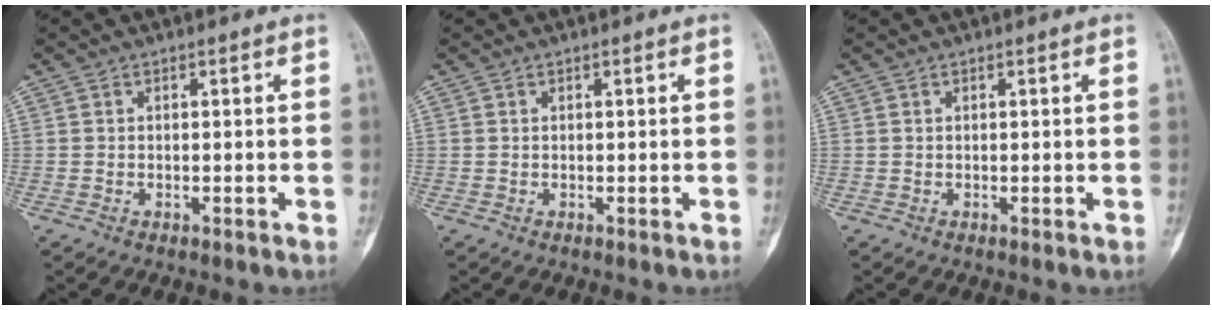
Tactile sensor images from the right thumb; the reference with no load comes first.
{"total": 0.0}
{"total": 0.0}